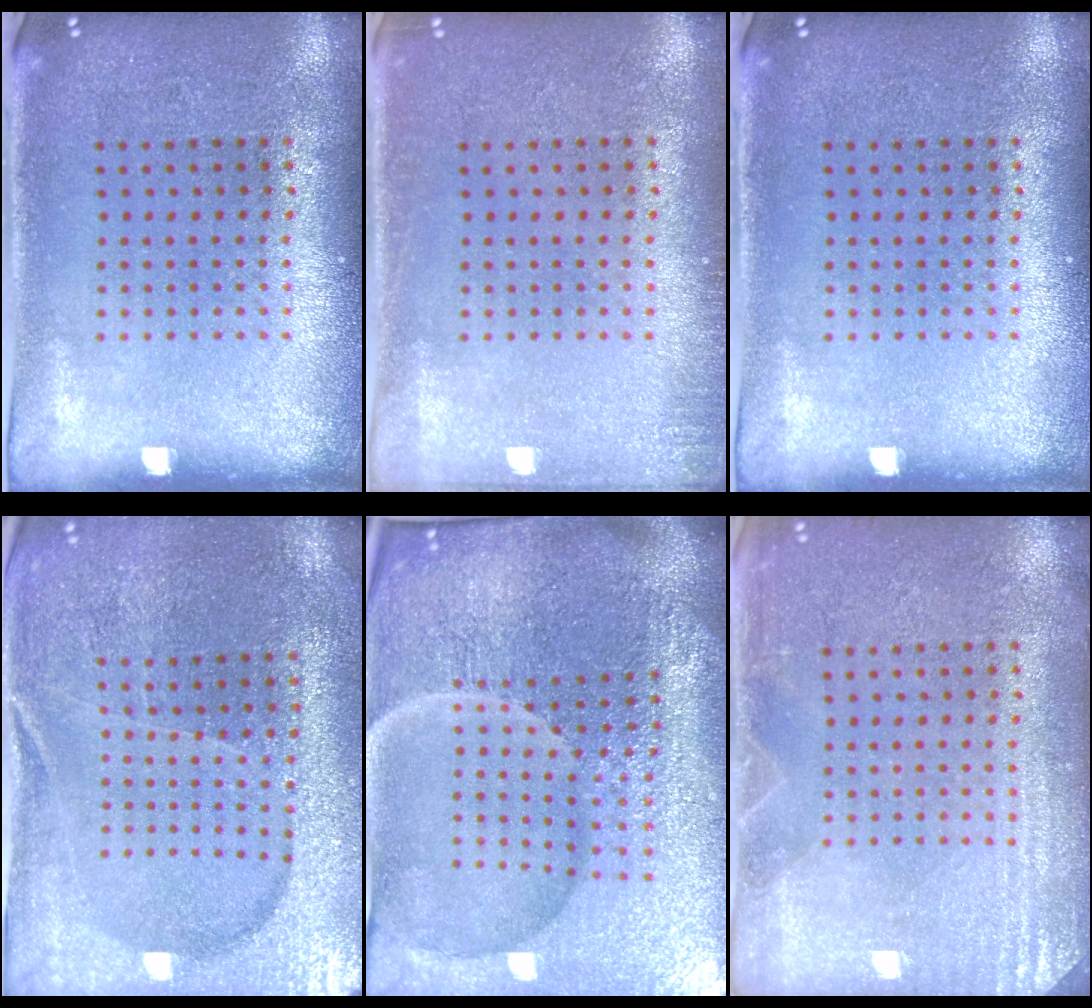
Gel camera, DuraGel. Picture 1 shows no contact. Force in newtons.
{"total": 1.1, "press": 1.1, "slide": 0.2}
{"total": 0.0}
{"total": 3.3, "press": 3.3, "slide": 0.4}
{"total": 7.2, "press": 6.3, "slide": 3.4}
{"total": 2.9, "press": 2.9, "slide": 0.5}